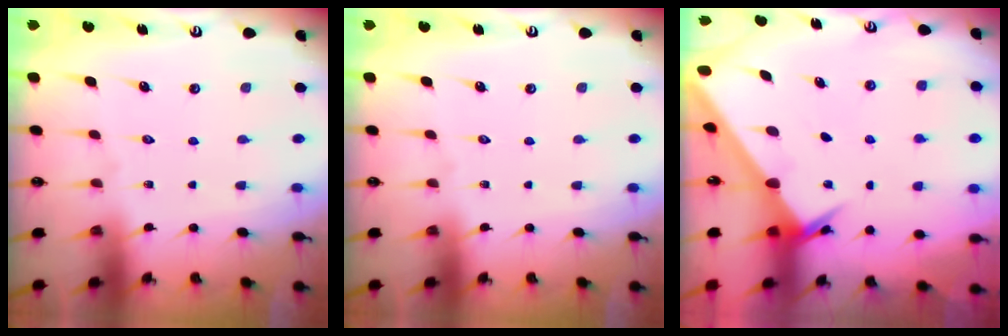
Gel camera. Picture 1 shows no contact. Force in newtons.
{"total": 0.0}
{"total": 2.6, "press": 2.6, "slide": 0.3}